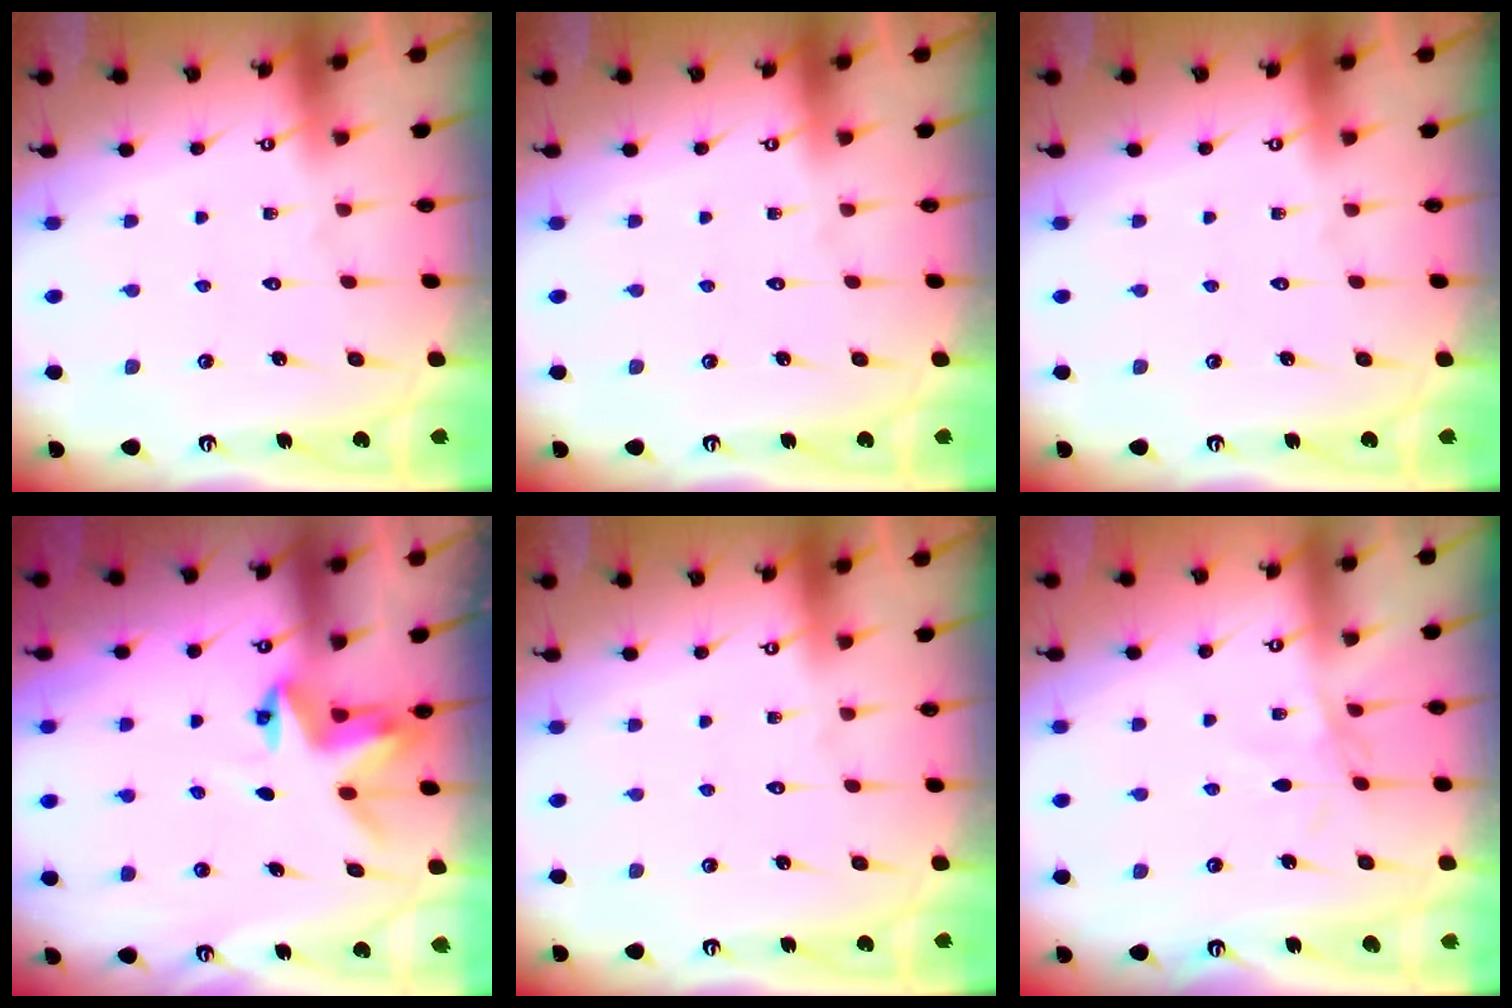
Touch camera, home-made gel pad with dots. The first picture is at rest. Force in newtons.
{"total": 0.0}
{"total": 0.0}
{"total": 3.9, "press": 3.9, "slide": 0.4}
{"total": 0.0}
{"total": 2.0, "press": 1.9, "slide": 0.4}